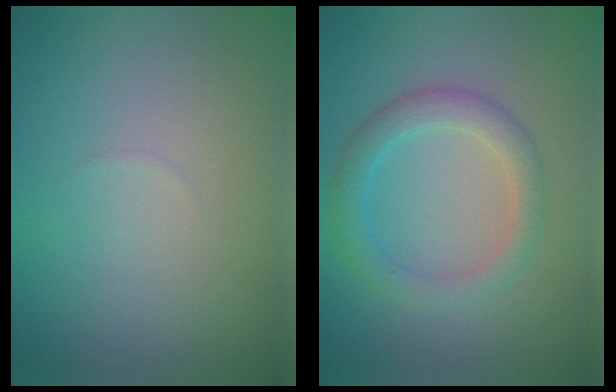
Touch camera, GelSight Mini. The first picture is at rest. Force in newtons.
{"total": 3.0, "press": 3.0, "slide": 0.1}